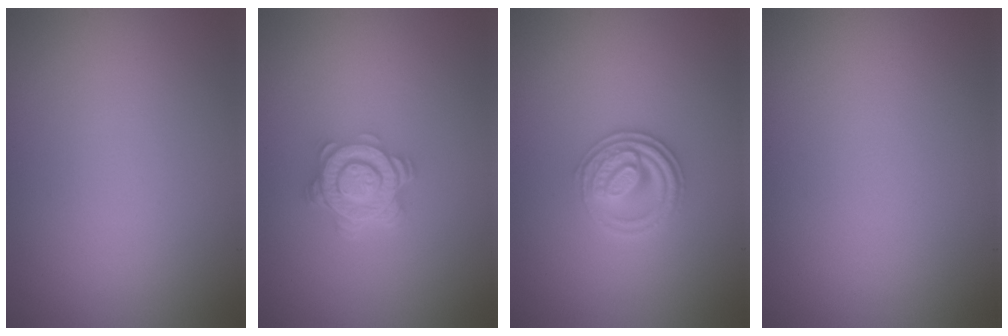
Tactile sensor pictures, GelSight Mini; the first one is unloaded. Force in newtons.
{"total": 4.7, "press": 3.6, "slide": 3.1}
{"total": 3.0, "press": 2.8, "slide": 0.9}
{"total": 0.0}